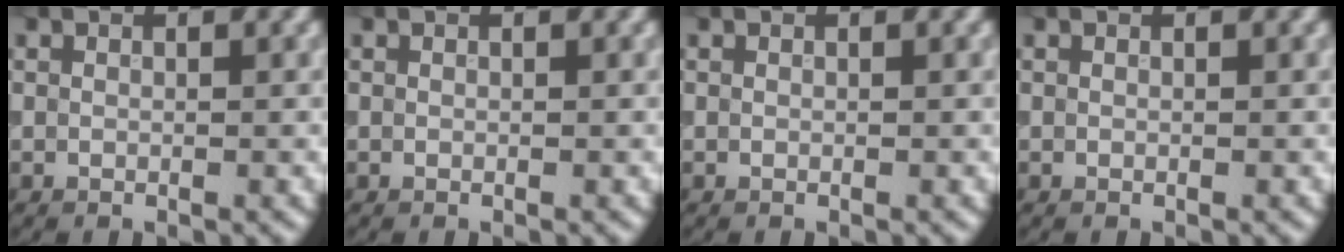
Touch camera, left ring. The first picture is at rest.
{"total": 0.0}
{"total": 0.0}
{"total": 0.0}